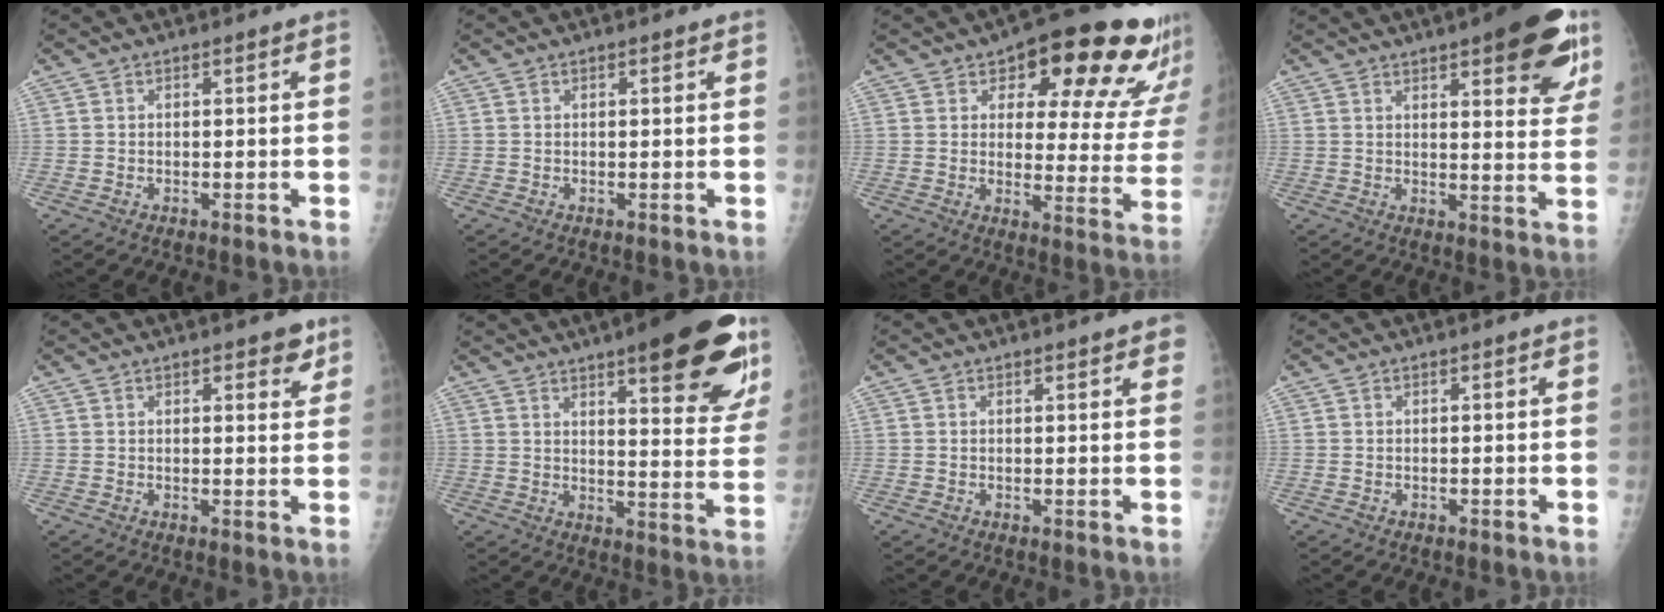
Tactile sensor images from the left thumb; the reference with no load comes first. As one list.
[{"total": 0.7, "force": [0.4, 0.2, 0.5], "torque": [-0.009, 0.000, 0.005]}, {"total": 21.0, "force": [13.5, 8.4, 13.8], "torque": [-0.131, -0.059, 0.164]}, {"total": 16.4, "force": [8.9, 5.0, 12.9], "torque": [-0.128, -0.037, 0.110]}, {"total": 4.1, "force": [2.5, 1.7, 2.8], "torque": [-0.017, -0.011, 0.028]}, {"total": 22.2, "force": [12.9, 5.8, 17.2], "torque": [-0.190, -0.052, 0.167]}, {"total": 2.9, "force": [1.9, 0.8, 2.0], "torque": [-0.015, -0.001, 0.020]}, {"total": 0.0}]